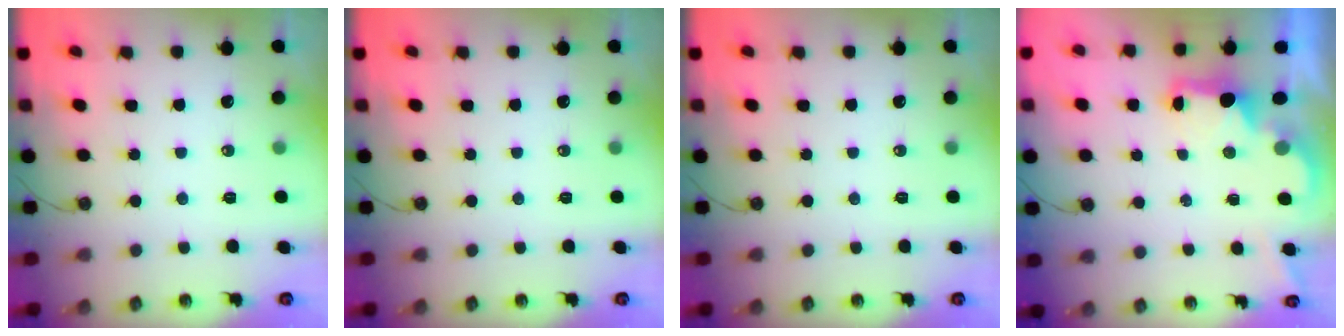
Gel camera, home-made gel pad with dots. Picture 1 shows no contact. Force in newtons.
{"total": 0.0}
{"total": 0.0}
{"total": 2.2, "press": 2.1, "slide": 0.8}